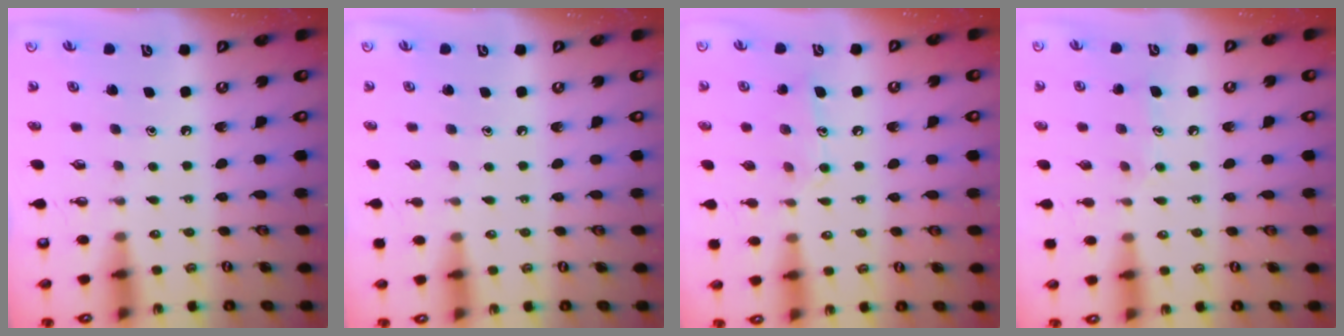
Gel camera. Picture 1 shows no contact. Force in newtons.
{"total": 0.0}
{"total": 10.0, "press": 10.0, "slide": 0.7}
{"total": 6.8, "press": 6.8, "slide": 0.3}